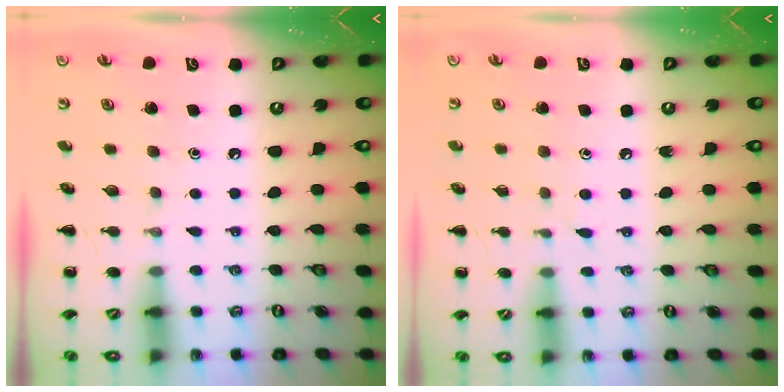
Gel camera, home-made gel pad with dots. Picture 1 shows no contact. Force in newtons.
{"total": 3.0, "press": 2.6, "slide": 1.4}